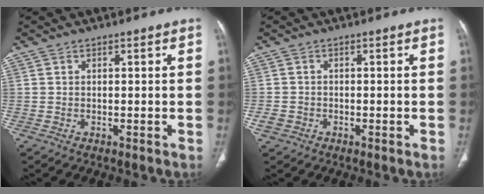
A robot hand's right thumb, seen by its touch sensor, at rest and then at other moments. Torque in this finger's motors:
{"motor_torque": [0.40, 1.45, 0.11, 0.25, 0.05]}